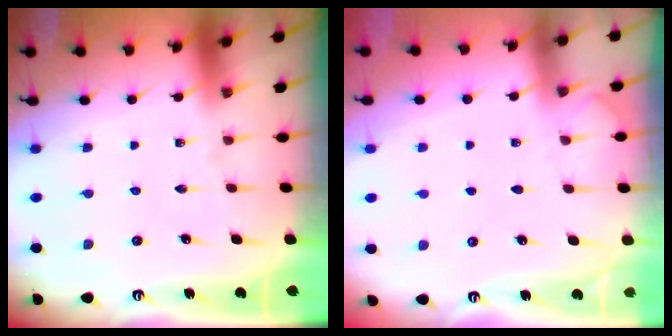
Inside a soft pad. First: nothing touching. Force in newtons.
{"total": 2.3, "press": 2.3, "slide": 0.3}